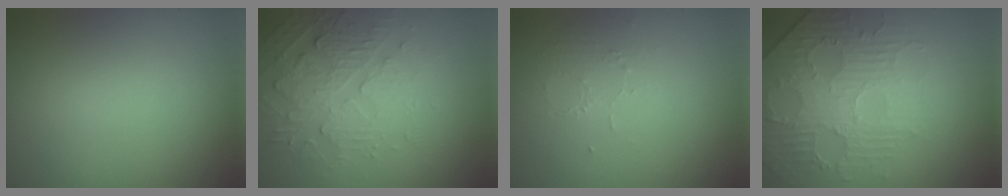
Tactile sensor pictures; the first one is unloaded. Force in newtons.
{"total": 4.0, "press": 3.6, "slide": 1.8}
{"total": 1.0, "press": 0.5, "slide": 0.9}
{"total": 4.4, "press": 4.0, "slide": 1.7}